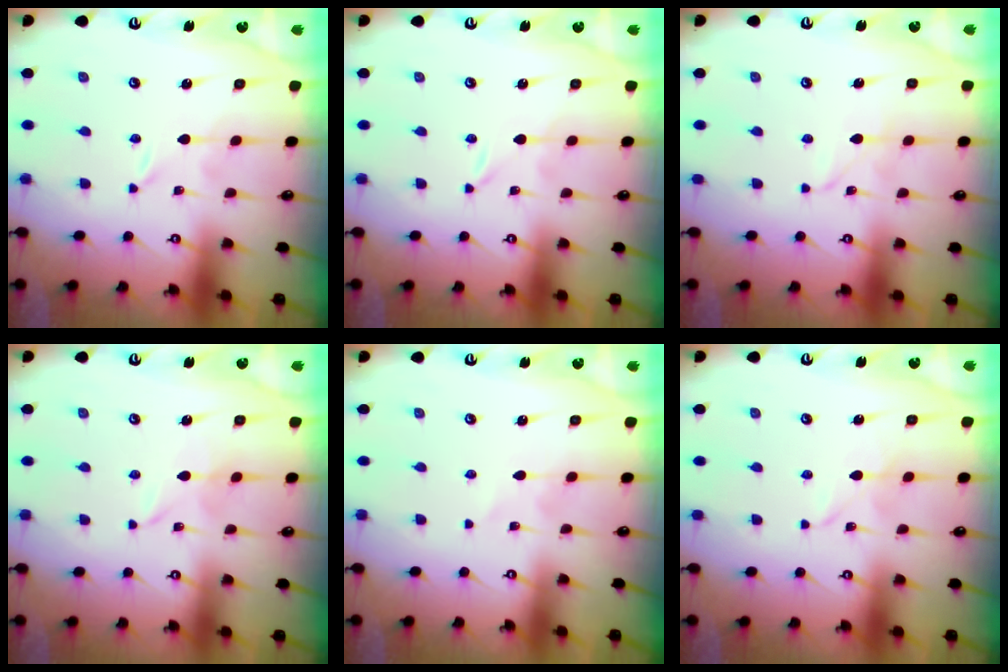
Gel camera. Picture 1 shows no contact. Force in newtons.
{"total": 0.0}
{"total": 2.2, "press": 2.2, "slide": 0.2}
{"total": 1.9, "press": 1.9, "slide": 0.2}
{"total": 0.6, "press": 0.6, "slide": 0.1}
{"total": 3.3, "press": 3.2, "slide": 0.3}